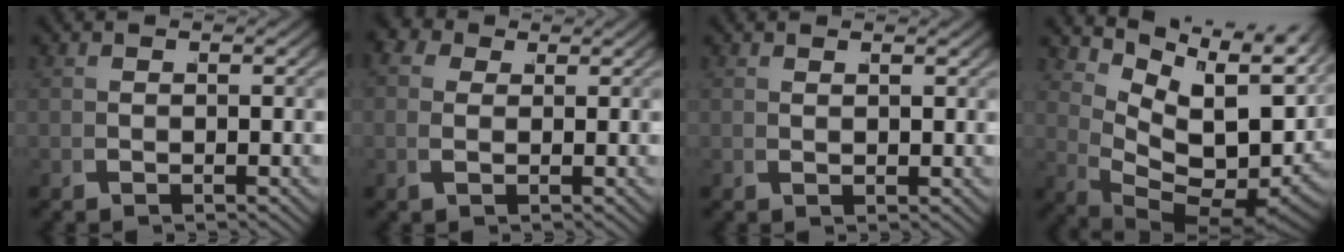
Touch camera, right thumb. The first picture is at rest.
{"total": 2.5, "force": [1.3, 1.9, 1.0], "torque": [-0.021, -0.007, 0.018]}
{"total": 0.7, "force": [0.7, -0.1, 0.1], "torque": [0.000, 0.002, 0.016]}
{"total": 14.3, "force": [0.2, 9.0, 11.0], "torque": [-0.177, -0.034, 0.020]}